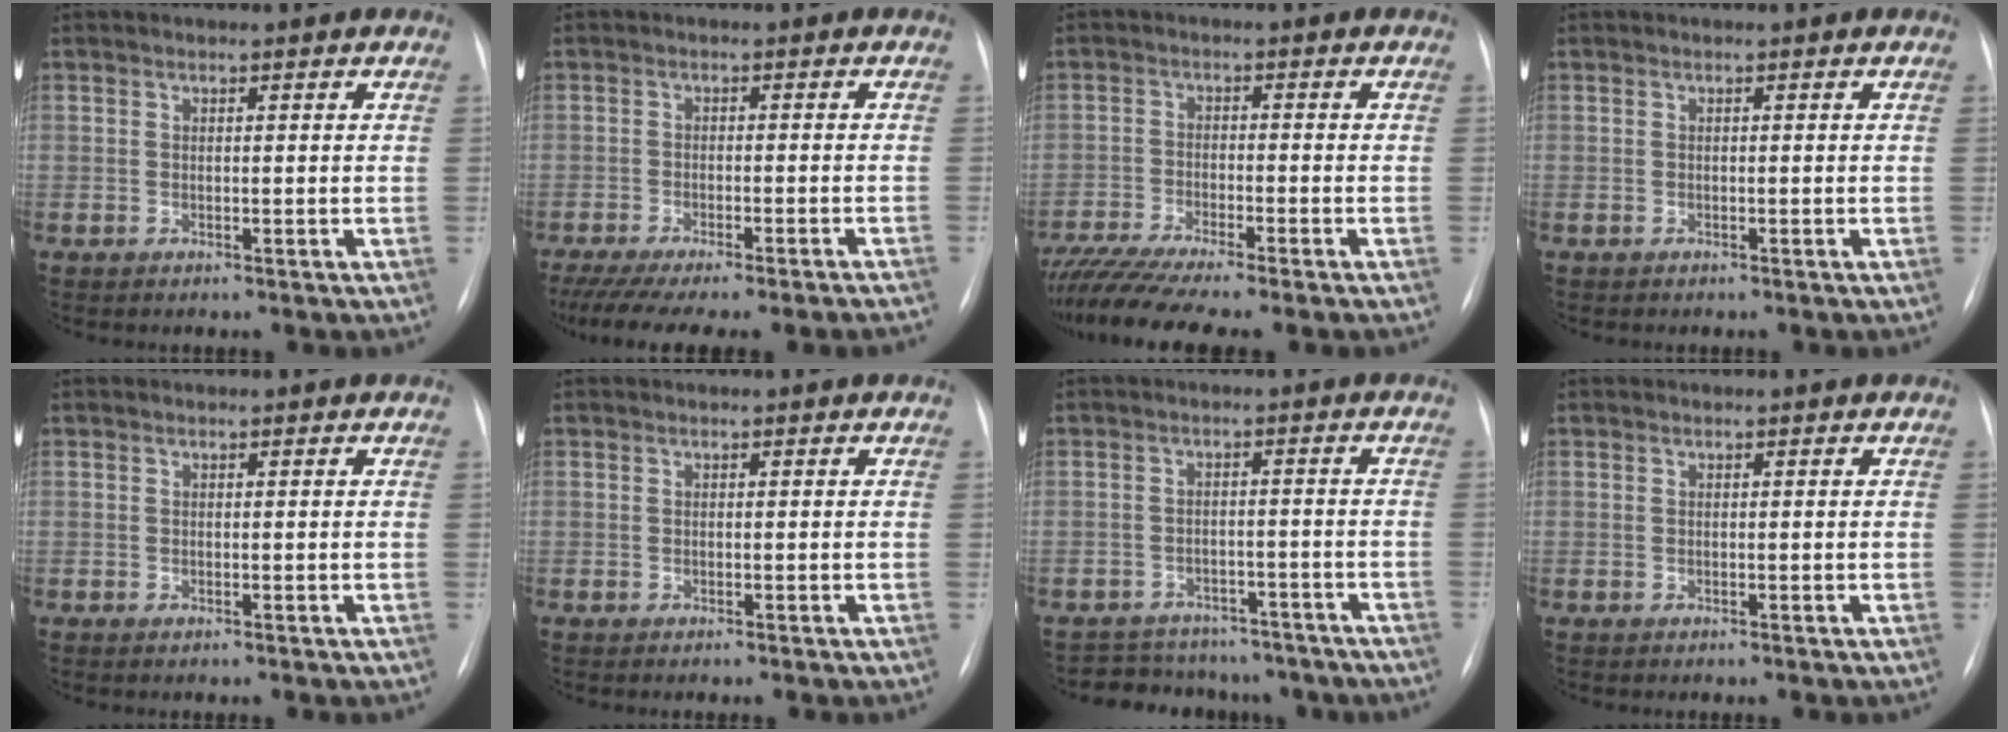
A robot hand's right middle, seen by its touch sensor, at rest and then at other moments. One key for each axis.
{"total": 15.4, "fx": -13.7, "fy": 0.7, "fz": 7.1, "tx": -0.101, "ty": -0.025, "tz": -0.187}
{"total": 10.4, "fx": -9.0, "fy": -0.3, "fz": 5.3, "tx": -0.087, "ty": -0.023, "tz": -0.147}
{"total": 0.0}
{"total": 0.0}
{"total": 0.0}
{"total": 12.2, "fx": -10.6, "fy": 5.7, "fz": 2.4, "tx": -0.035, "ty": 0.022, "tz": -0.120}
{"total": 0.0}